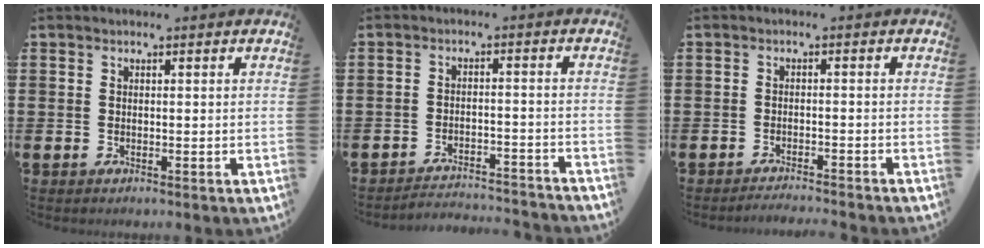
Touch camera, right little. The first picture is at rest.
{"total": 2.9, "force": [-2.9, -0.1, 0.0], "torque": [-0.006, 0.004, -0.064]}
{"total": 1.6, "force": [-1.6, -0.2, 0.1], "torque": [-0.003, 0.004, -0.031]}